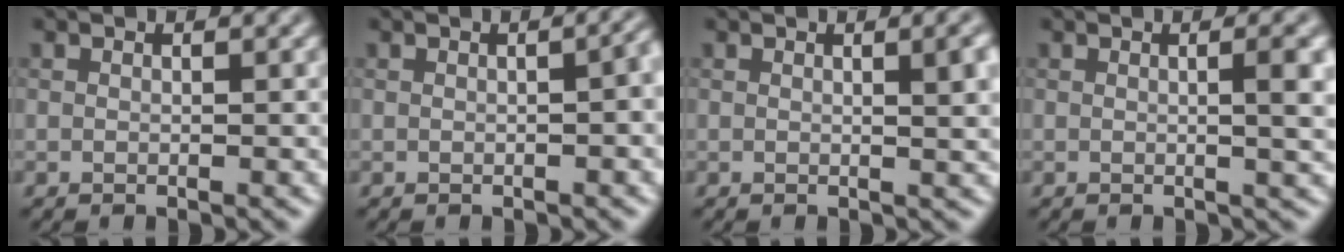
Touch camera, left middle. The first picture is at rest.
{"total": 3.1, "force": [-0.1, 1.4, 2.7], "torque": [-0.014, 0.008, 0.004]}
{"total": 4.0, "force": [1.0, 1.3, 3.6], "torque": [-0.036, 0.010, 0.011]}
{"total": 3.6, "force": [0.3, 1.0, 3.4], "torque": [-0.039, 0.008, -0.001]}